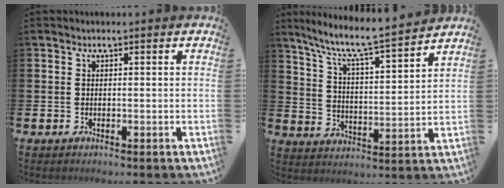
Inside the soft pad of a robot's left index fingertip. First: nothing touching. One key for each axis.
{"total": 8.0, "fx": 7.3, "fy": 0.2, "fz": 3.1, "tx": -0.094, "ty": -0.056, "tz": 0.121}